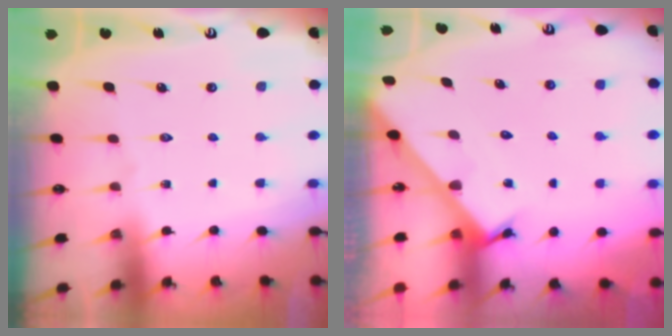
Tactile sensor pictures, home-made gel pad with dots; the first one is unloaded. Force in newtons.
{"total": 2.5, "press": 2.5, "slide": 0.1}